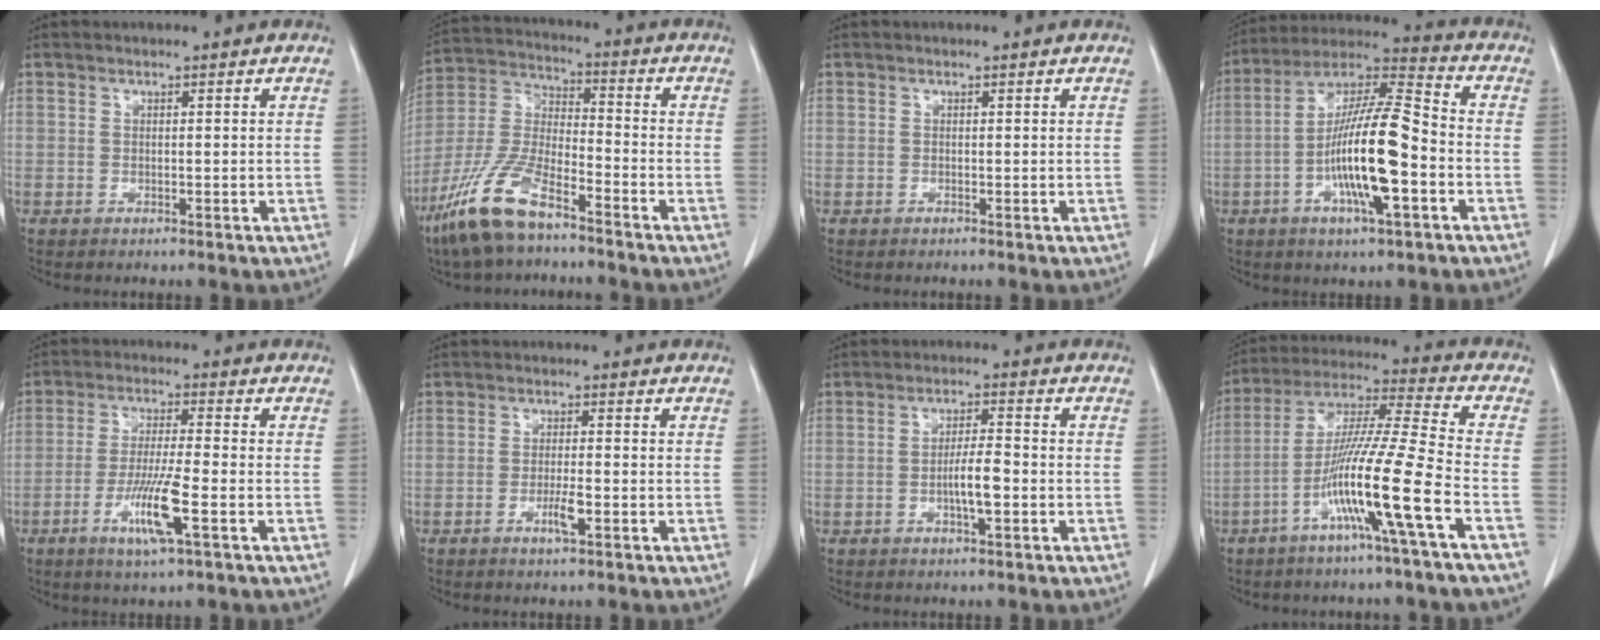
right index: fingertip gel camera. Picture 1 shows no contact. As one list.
[{"total": 12.9, "force": [-8.8, 3.2, 8.9], "torque": [-0.204, -0.017, -0.175]}, {"total": 0.0}, {"total": 15.9, "force": [-4.0, 2.1, 15.2], "torque": [-0.287, 0.003, -0.074]}, {"total": 8.5, "force": [-3.3, 0.0, 7.9], "torque": [-0.148, -0.014, -0.059]}, {"total": 2.9, "force": [-1.2, 0.2, 2.7], "torque": [-0.046, 0.000, -0.019]}, {"total": 4.7, "force": [-1.3, 0.6, 4.5], "torque": [-0.083, 0.001, -0.022]}, {"total": 14.8, "force": [-5.9, -1.7, 13.4], "torque": [-0.253, -0.004, -0.113]}]